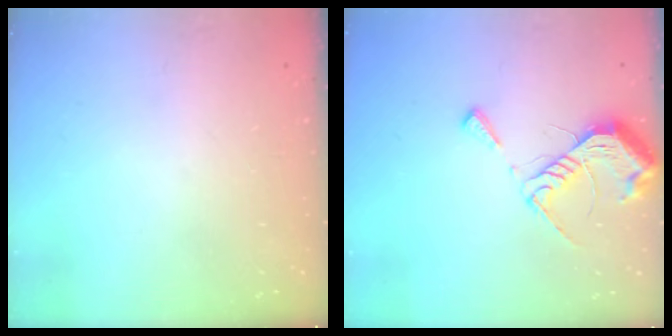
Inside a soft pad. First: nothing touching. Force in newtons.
{"total": 10.4, "press": 10.4, "slide": 0.8}